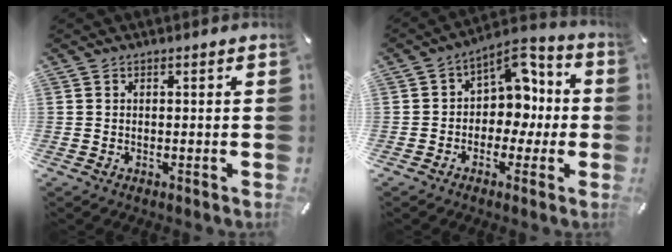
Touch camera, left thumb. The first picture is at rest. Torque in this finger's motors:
{"motor_torque": [0.39, 0.42, 0.41, 0.53, 0.11]}